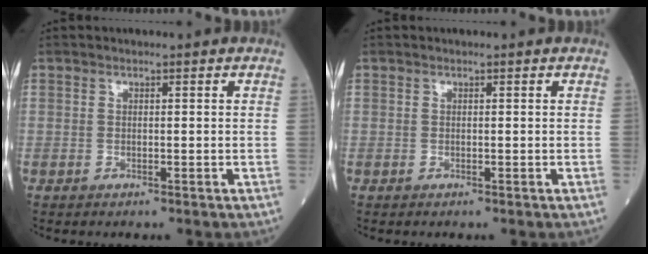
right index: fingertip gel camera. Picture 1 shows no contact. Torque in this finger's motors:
{"motor_torque": [-0.09, 0.09, 0.00, 0.00]}